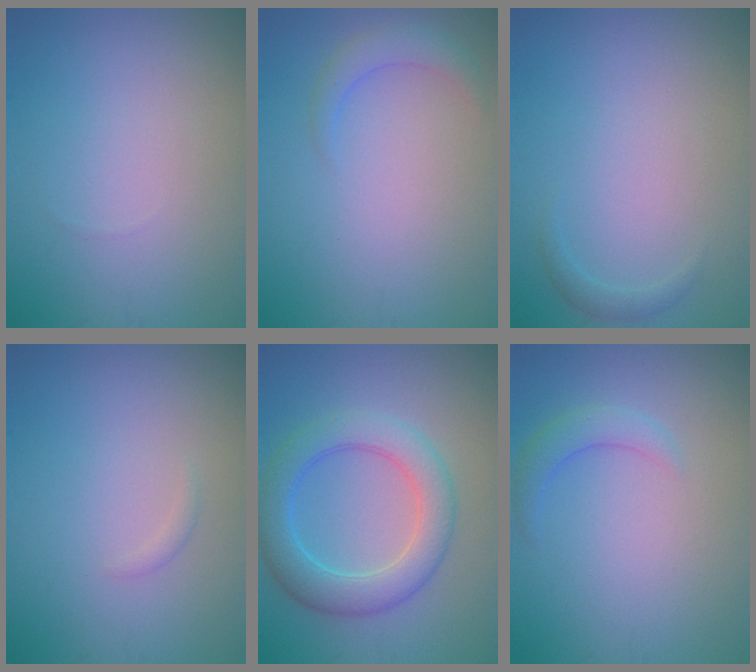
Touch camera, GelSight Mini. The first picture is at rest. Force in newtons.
{"total": 1.9, "press": 1.9, "slide": 0.0}
{"total": 0.9, "press": 0.9, "slide": 0.1}
{"total": 0.6, "press": 0.6, "slide": 0.0}
{"total": 5.7, "press": 5.7, "slide": 0.1}
{"total": 2.1, "press": 2.1, "slide": 0.2}